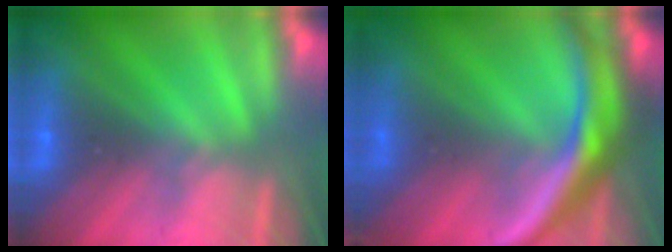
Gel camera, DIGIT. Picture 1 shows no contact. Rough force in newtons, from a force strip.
{"total": 7.6}